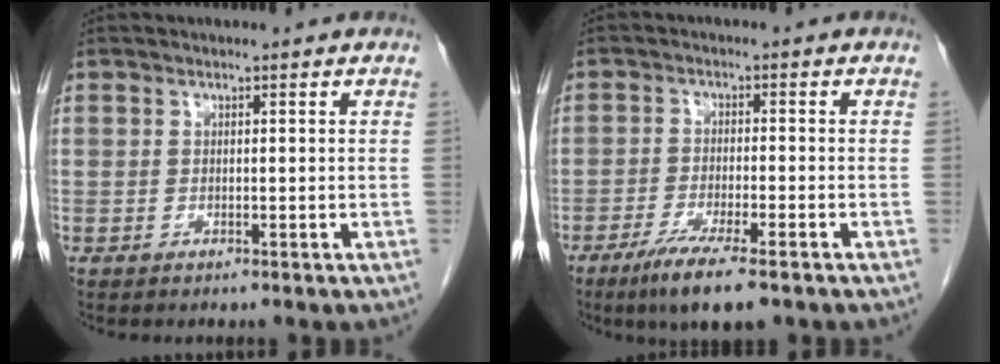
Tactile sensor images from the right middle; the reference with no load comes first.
{"total": 7.2, "force": [-4.9, 0.7, 5.2], "torque": [-0.091, -0.019, -0.078]}